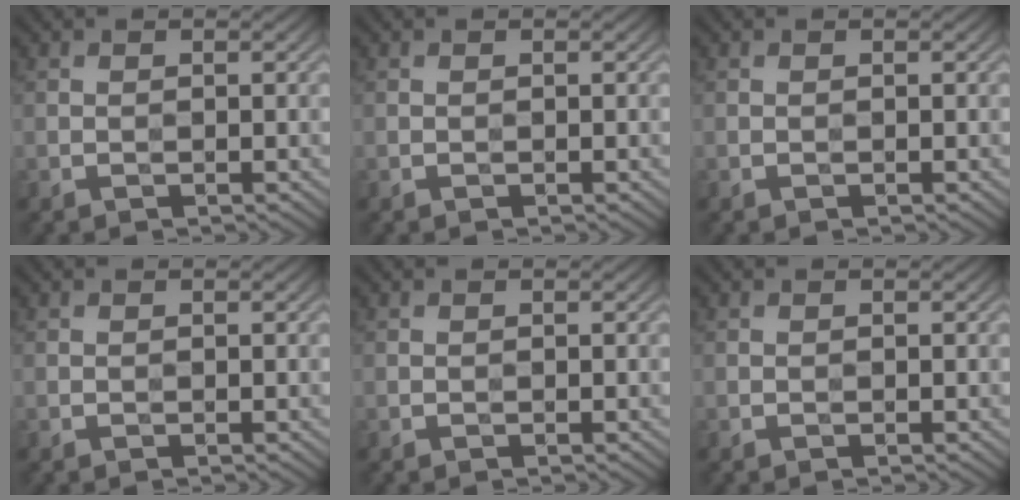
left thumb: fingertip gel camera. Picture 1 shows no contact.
{"total": 0.0}
{"total": 0.0}
{"total": 0.0}
{"total": 0.0}
{"total": 0.0}